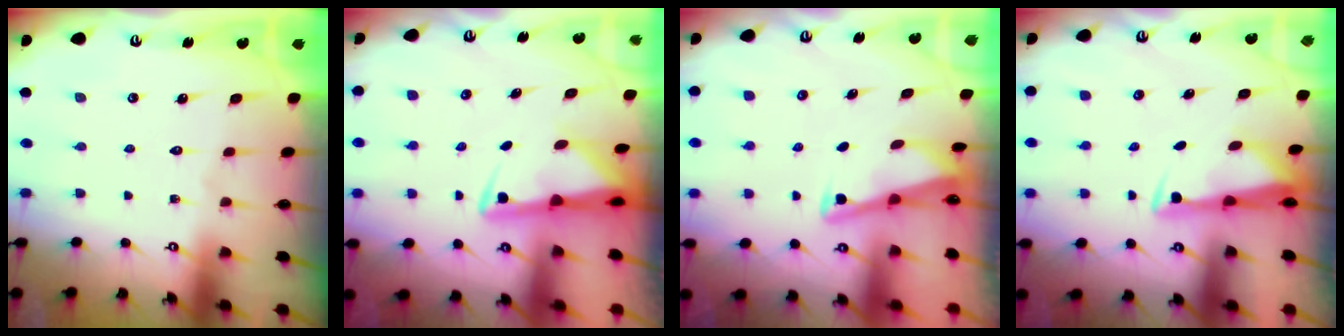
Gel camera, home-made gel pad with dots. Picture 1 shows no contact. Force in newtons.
{"total": 3.1, "press": 3.0, "slide": 0.6}
{"total": 2.9, "press": 2.9, "slide": 0.4}
{"total": 3.2, "press": 3.1, "slide": 0.9}